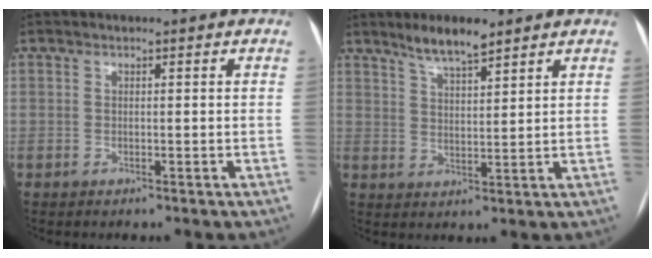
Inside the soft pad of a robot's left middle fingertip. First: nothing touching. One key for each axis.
{"total": 5.9, "fx": 4.7, "fy": 0.9, "fz": 3.4, "tx": -0.068, "ty": 0.003, "tz": 0.085}